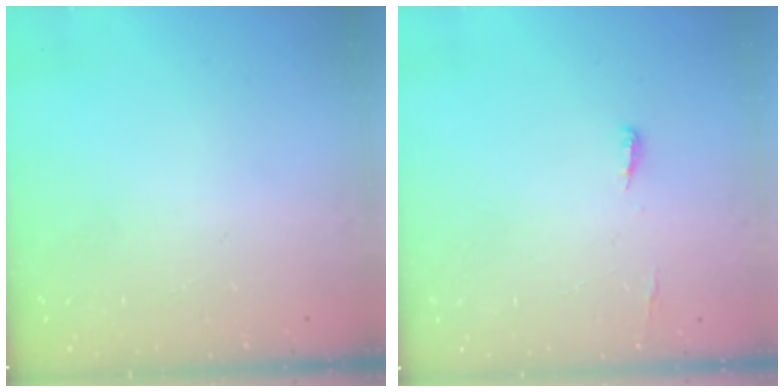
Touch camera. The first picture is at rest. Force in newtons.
{"total": 3.7, "press": 3.5, "slide": 1.2}